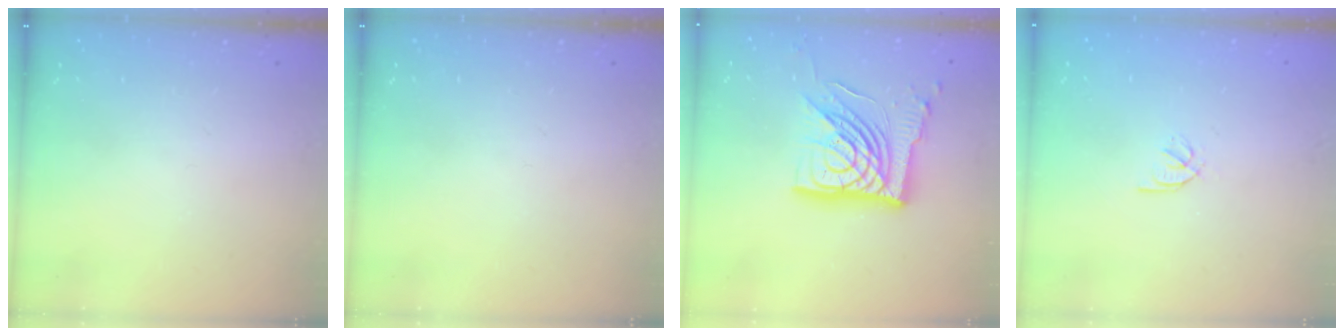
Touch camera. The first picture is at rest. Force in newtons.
{"total": 0.0}
{"total": 20.4, "press": 20.2, "slide": 2.2}
{"total": 1.6, "press": 1.6, "slide": 0.3}